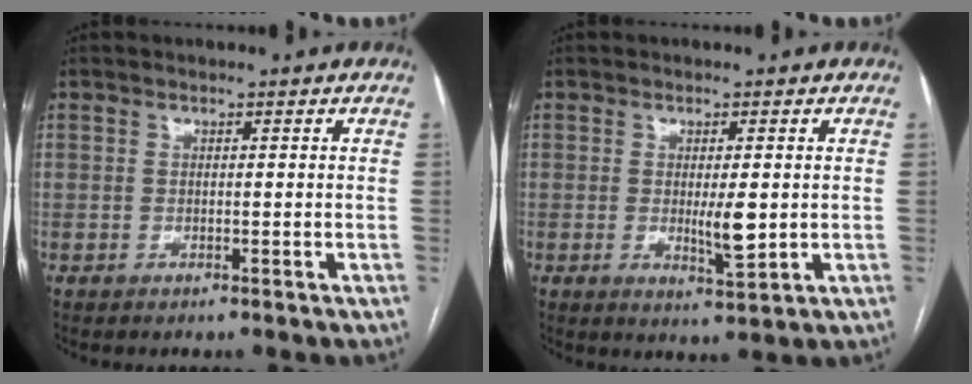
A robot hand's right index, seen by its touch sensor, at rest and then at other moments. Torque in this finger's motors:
{"motor_torque": [0.89, 0.05, 0.33, 0.08]}